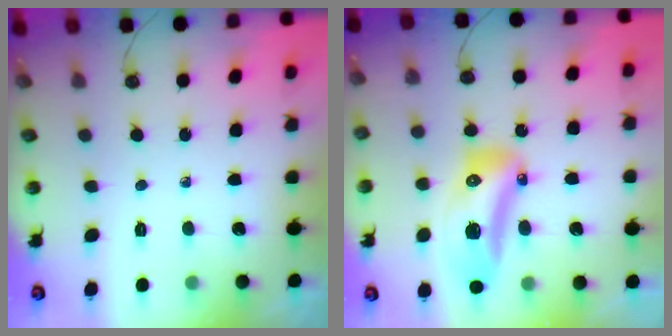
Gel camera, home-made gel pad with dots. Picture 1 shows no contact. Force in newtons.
{"total": 16.0, "press": 15.9, "slide": 1.8}